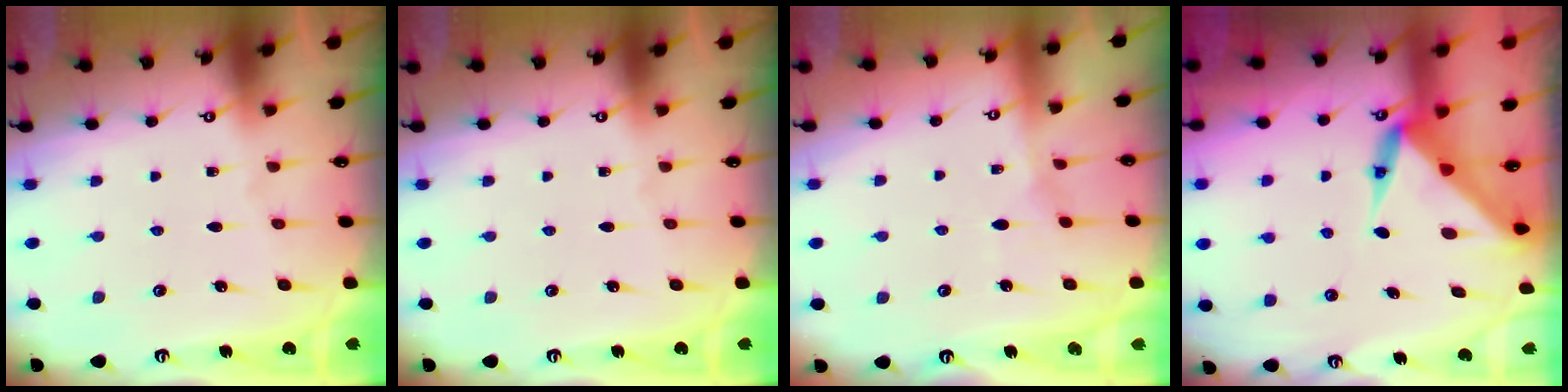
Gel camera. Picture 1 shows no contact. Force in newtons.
{"total": 0.0}
{"total": 5.0, "press": 5.0, "slide": 0.2}
{"total": 4.7, "press": 4.7, "slide": 0.2}